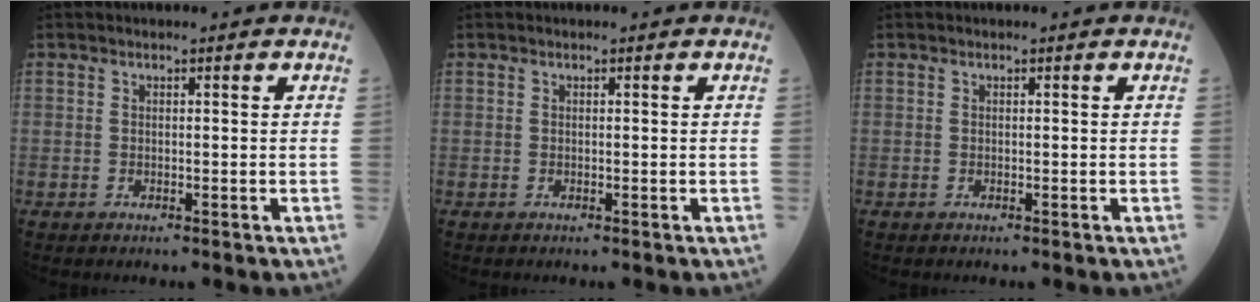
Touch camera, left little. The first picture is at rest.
{"total": 0.0}
{"total": 0.0}